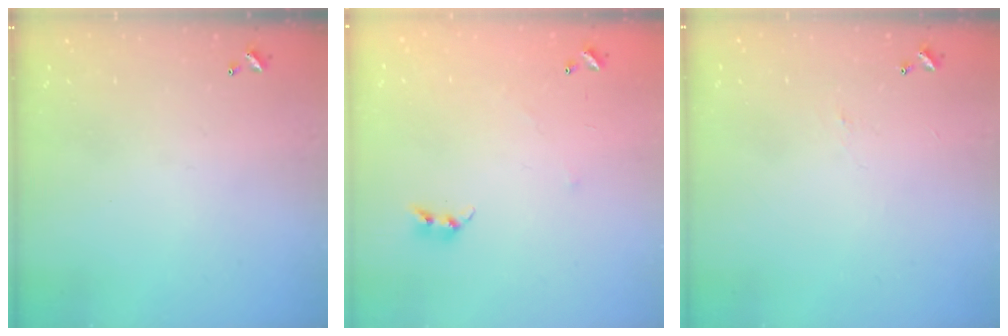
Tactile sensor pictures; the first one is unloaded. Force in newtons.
{"total": 5.5, "press": 5.5, "slide": 0.7}
{"total": 1.8, "press": 1.7, "slide": 0.6}